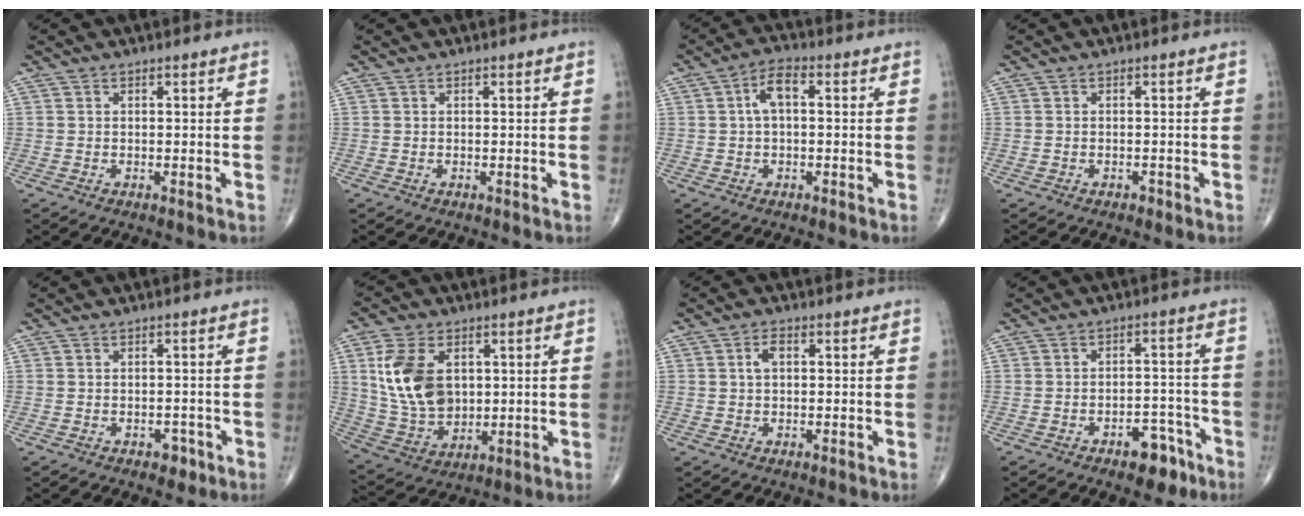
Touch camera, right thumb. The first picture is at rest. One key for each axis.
{"total": 0.0}
{"total": 5.0, "fx": 0.5, "fy": 2.4, "fz": 4.4, "tx": -0.081, "ty": 0.019, "tz": 0.002}
{"total": 0.8, "fx": -0.6, "fy": 0.5, "fz": 0.2, "tx": -0.005, "ty": 0.002, "tz": -0.010}
{"total": 2.3, "fx": -1.3, "fy": 1.5, "fz": 1.2, "tx": -0.007, "ty": 0.006, "tz": -0.013}
{"total": 14.0, "fx": 3.2, "fy": 9.3, "fz": 10.0, "tx": -0.181, "ty": -0.011, "tz": 0.073}
{"total": 2.5, "fx": 0.4, "fy": 1.3, "fz": 2.1, "tx": -0.038, "ty": 0.009, "tz": 0.005}
{"total": 6.9, "fx": -4.3, "fy": 3.6, "fz": 4.1, "tx": -0.034, "ty": 0.036, "tz": -0.057}